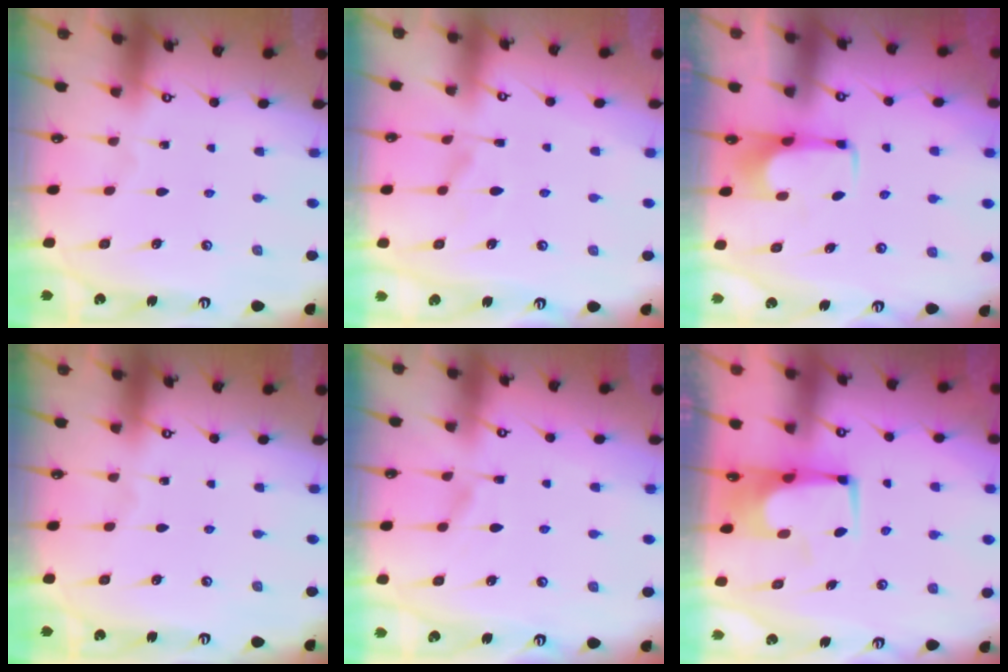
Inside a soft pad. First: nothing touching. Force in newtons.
{"total": 6.2, "press": 6.0, "slide": 1.4}
{"total": 2.0, "press": 2.0, "slide": 0.2}
{"total": 0.0}
{"total": 4.3, "press": 4.3, "slide": 0.5}
{"total": 1.5, "press": 1.5, "slide": 0.2}